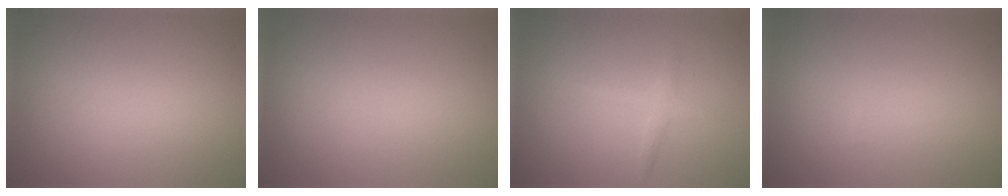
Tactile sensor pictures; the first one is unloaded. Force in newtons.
{"total": 0.0}
{"total": 1.4, "press": 1.4, "slide": 0.1}
{"total": 0.0}